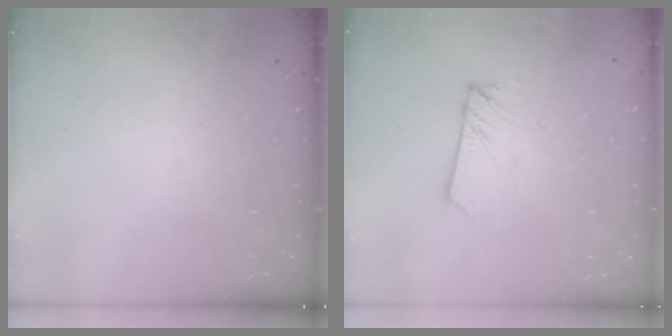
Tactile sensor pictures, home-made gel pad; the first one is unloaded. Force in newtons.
{"total": 2.7, "press": 2.7, "slide": 0.2}